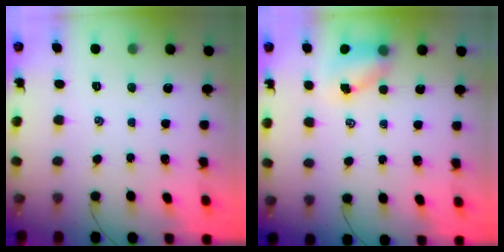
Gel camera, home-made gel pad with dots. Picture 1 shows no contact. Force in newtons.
{"total": 5.0, "press": 5.0, "slide": 0.7}